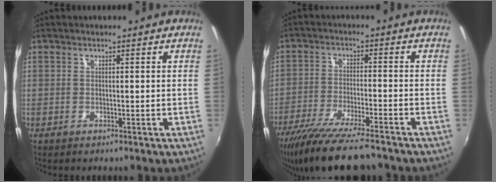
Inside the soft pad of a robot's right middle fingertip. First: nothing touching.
{"total": 14.7, "force": [-12.1, 1.7, 8.1], "torque": [-0.169, -0.041, -0.205]}